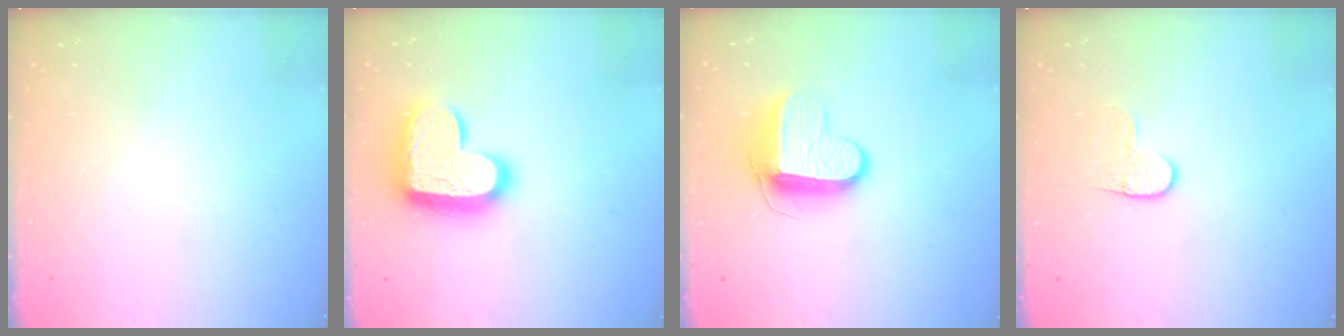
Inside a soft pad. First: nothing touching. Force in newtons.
{"total": 17.1, "press": 17.0, "slide": 1.1}
{"total": 10.3, "press": 10.3, "slide": 1.1}
{"total": 5.7, "press": 5.6, "slide": 0.6}